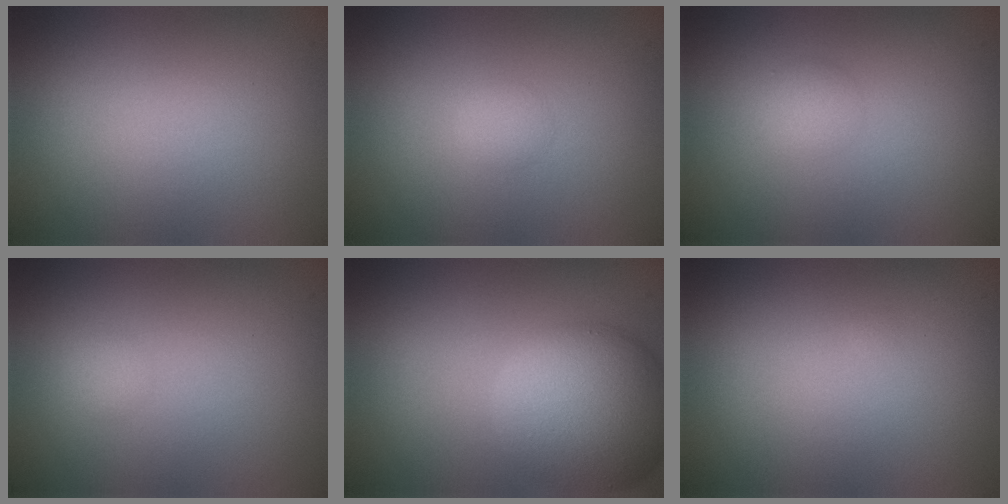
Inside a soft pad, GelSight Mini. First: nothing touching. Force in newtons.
{"total": 1.0, "press": 1.0, "slide": 0.1}
{"total": 1.5, "press": 1.5, "slide": 0.1}
{"total": 1.0, "press": 1.0, "slide": 0.1}
{"total": 9.8, "press": 9.8, "slide": 0.6}
{"total": 0.0}